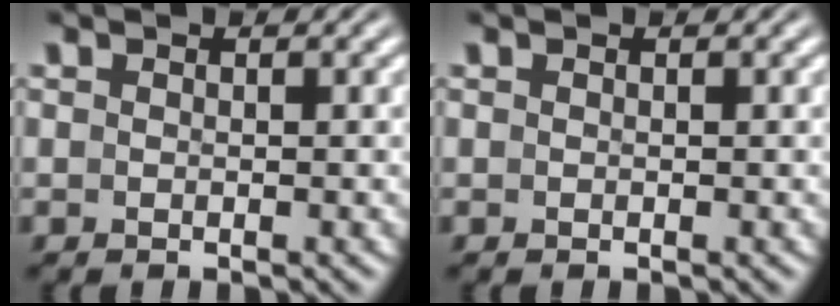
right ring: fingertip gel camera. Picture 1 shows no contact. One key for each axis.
{"total": 0.0}